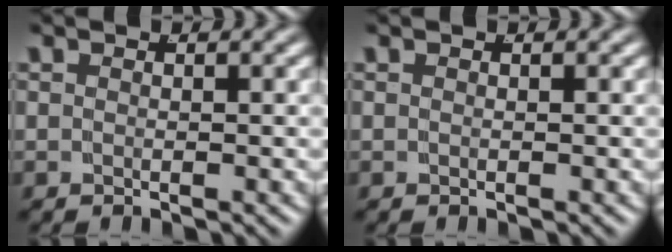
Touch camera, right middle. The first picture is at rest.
{"total": 0.0}